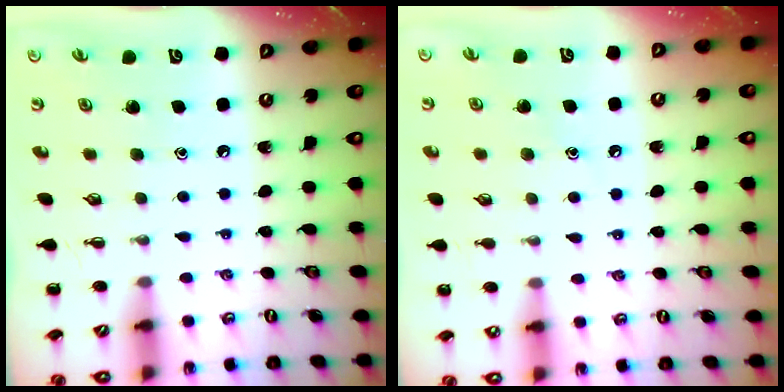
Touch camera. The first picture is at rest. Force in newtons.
{"total": 6.9, "press": 6.6, "slide": 1.8}